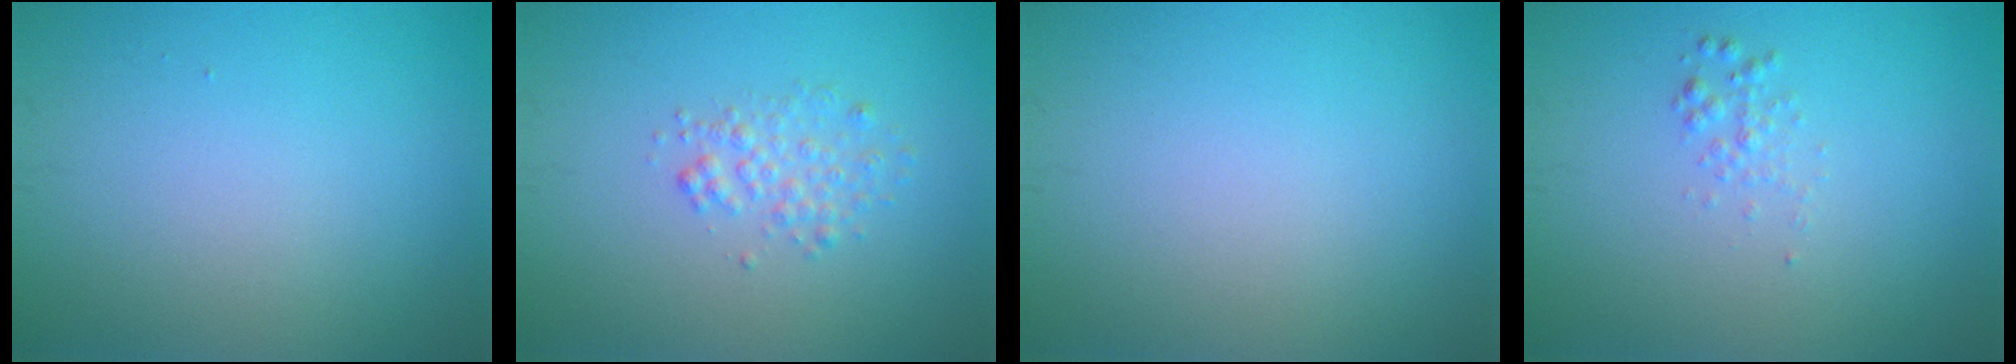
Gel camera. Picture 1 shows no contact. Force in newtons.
{"total": 1.8, "press": 1.8, "slide": 0.0}
{"total": 0.0}
{"total": 1.0, "press": 1.0, "slide": 0.0}